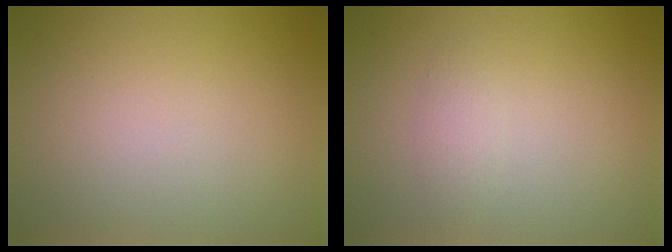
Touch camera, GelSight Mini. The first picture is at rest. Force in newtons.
{"total": 1.1, "press": 1.1, "slide": 0.0}